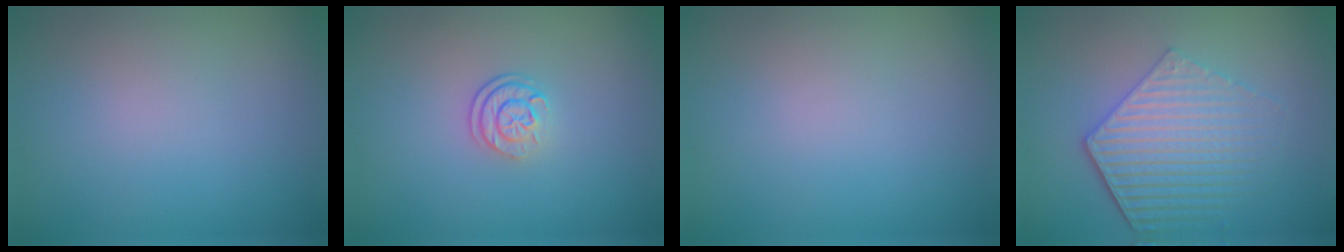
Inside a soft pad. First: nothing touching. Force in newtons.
{"total": 2.4, "press": 1.7, "slide": 1.7}
{"total": 0.0}
{"total": 5.6, "press": 4.3, "slide": 3.6}